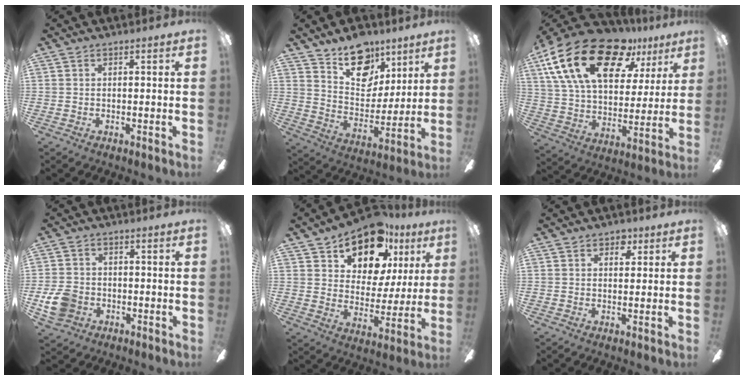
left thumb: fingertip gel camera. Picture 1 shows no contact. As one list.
[{"total": 16.8, "force": [10.6, 10.6, 7.6], "torque": [-0.102, -0.063, 0.196]}, {"total": 24.6, "force": [13.8, 12.5, 16.0], "torque": [-0.292, -0.067, 0.243]}, {"total": 8.1, "force": [-2.6, 6.5, 4.1], "torque": [-0.091, 0.019, -0.048]}, {"total": 16.4, "force": [11.6, 8.9, 7.4], "torque": [-0.123, -0.074, 0.207]}, {"total": 3.6, "force": [2.1, 2.4, 1.7], "torque": [-0.007, -0.004, 0.030]}]